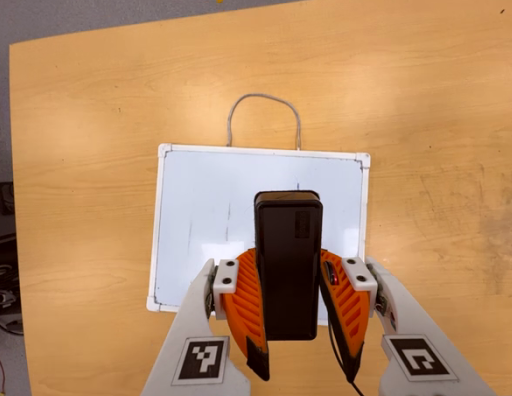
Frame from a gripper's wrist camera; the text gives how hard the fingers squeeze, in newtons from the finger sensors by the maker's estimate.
{"total": 5.5, "left": 4.8, "right": 6.3}